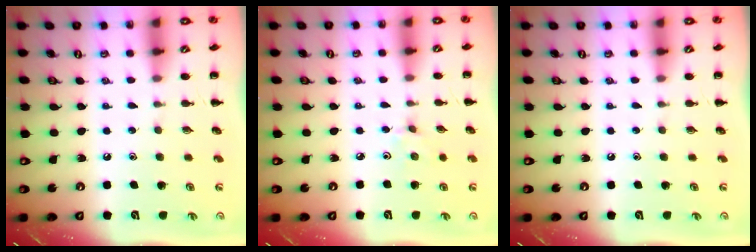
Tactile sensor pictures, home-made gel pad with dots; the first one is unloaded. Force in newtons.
{"total": 2.4, "press": 2.2, "slide": 0.8}
{"total": 0.0}